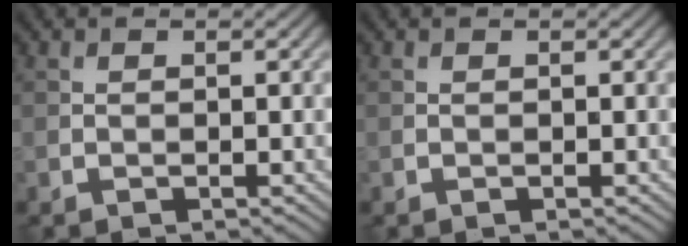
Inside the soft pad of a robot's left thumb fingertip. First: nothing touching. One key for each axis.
{"total": 0.0}